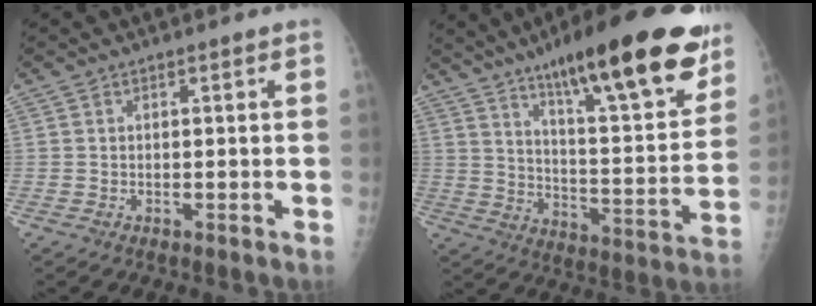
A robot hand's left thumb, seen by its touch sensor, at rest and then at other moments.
{"total": 26.2, "force": [16.7, 5.8, 19.4], "torque": [-0.258, -0.059, 0.258]}